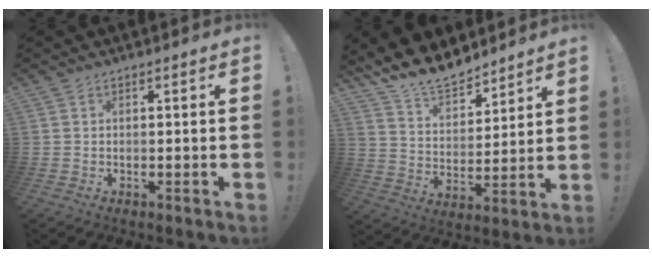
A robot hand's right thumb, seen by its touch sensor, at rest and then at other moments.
{"total": 12.7, "force": [11.2, 4.9, 3.4], "torque": [-0.079, -0.089, 0.211]}